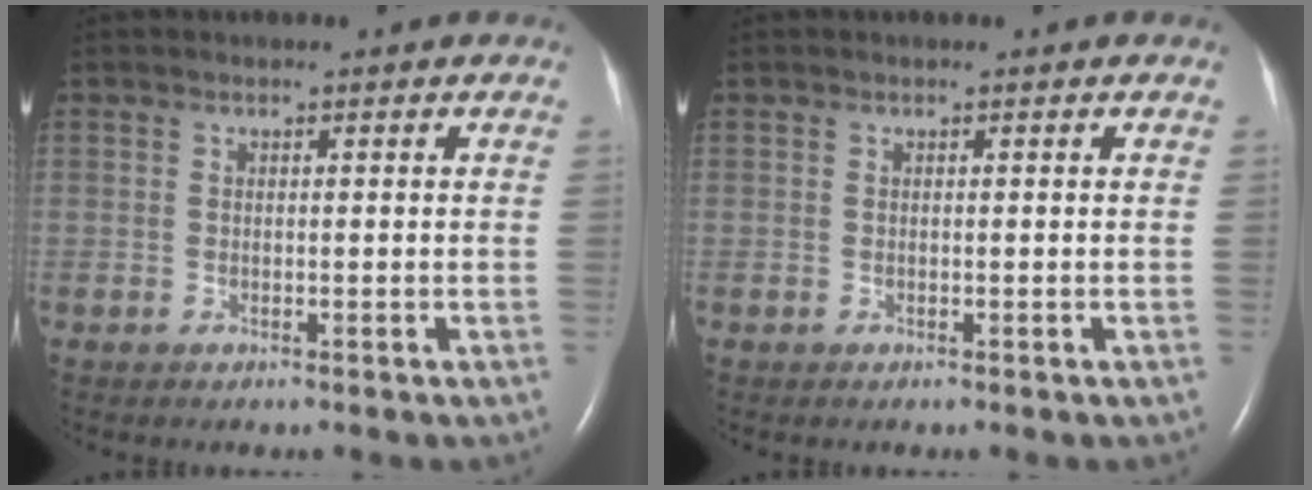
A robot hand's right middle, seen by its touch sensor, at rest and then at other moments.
{"total": 0.0}